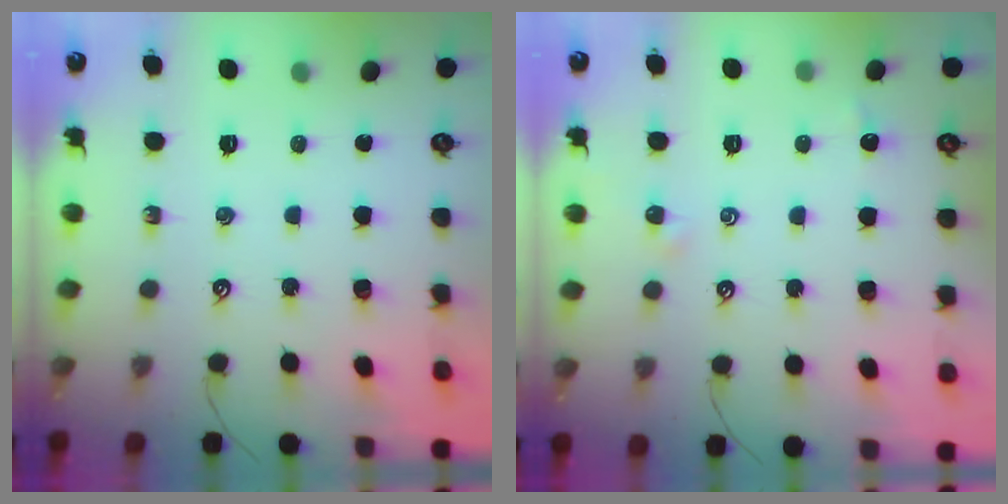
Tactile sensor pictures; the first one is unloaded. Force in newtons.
{"total": 0.8, "press": 0.5, "slide": 0.5}